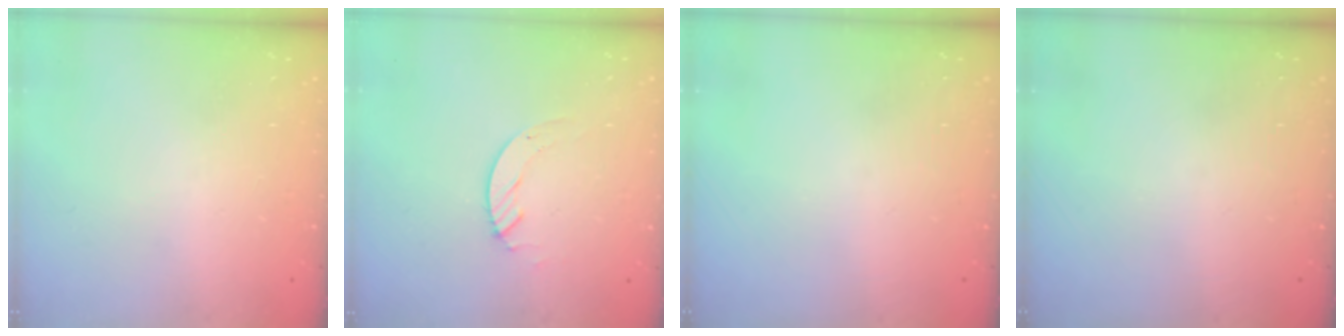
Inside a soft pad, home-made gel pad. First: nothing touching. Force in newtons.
{"total": 2.4, "press": 2.4, "slide": 0.2}
{"total": 0.0}
{"total": 0.0}